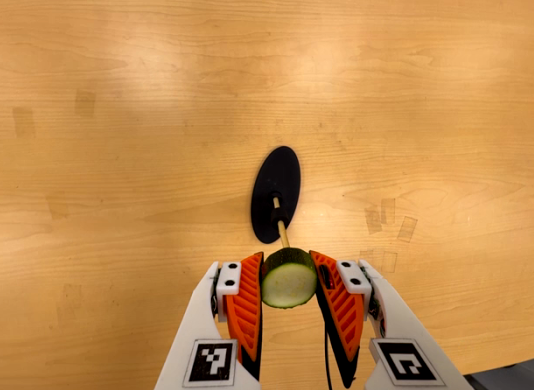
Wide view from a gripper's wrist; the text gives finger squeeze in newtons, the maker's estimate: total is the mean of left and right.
{"total": 10.7, "left": 10.9, "right": 10.5}